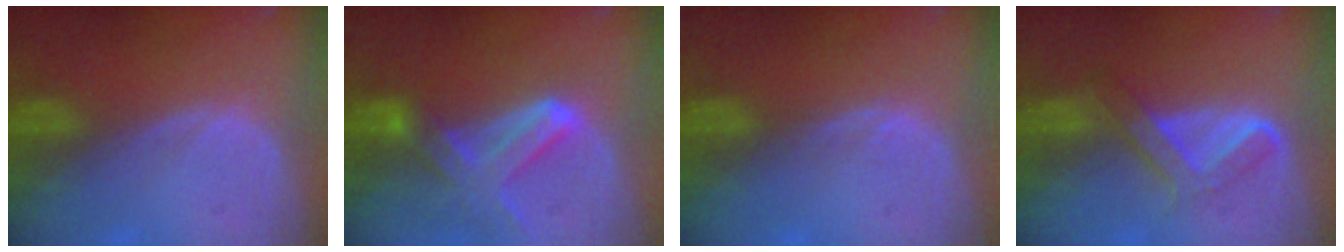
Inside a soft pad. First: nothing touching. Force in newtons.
{"total": 7.2, "press": 6.6, "slide": 2.9}
{"total": 0.7, "press": 0.7, "slide": 0.1}
{"total": 5.3, "press": 5.1, "slide": 1.6}